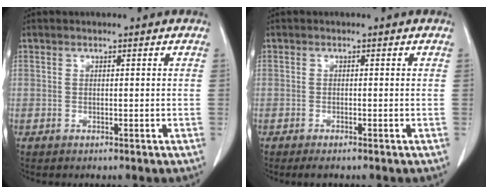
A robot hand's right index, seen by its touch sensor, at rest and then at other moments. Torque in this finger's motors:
{"motor_torque": [0.17, -0.14, 0.06, 0.02]}